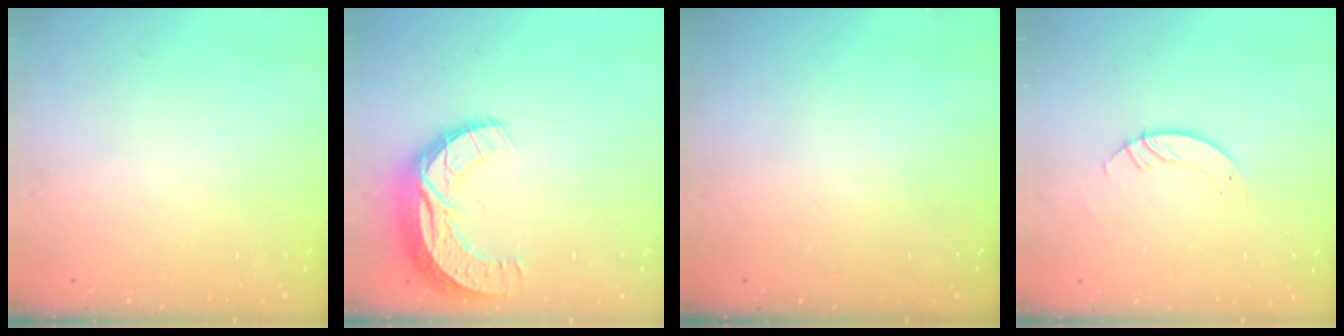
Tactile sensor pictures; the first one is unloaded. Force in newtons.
{"total": 12.5, "press": 12.5, "slide": 0.7}
{"total": 0.0}
{"total": 3.5, "press": 3.5, "slide": 0.1}